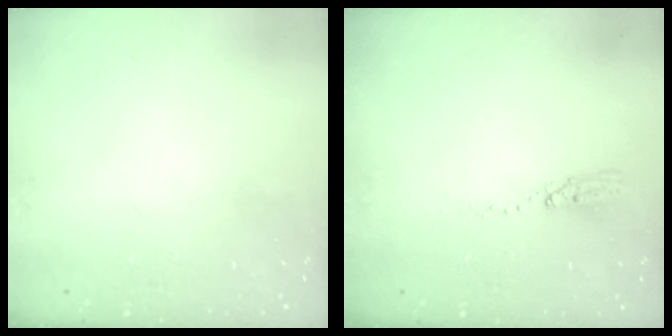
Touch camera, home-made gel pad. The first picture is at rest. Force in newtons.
{"total": 4.3, "press": 4.3, "slide": 0.4}